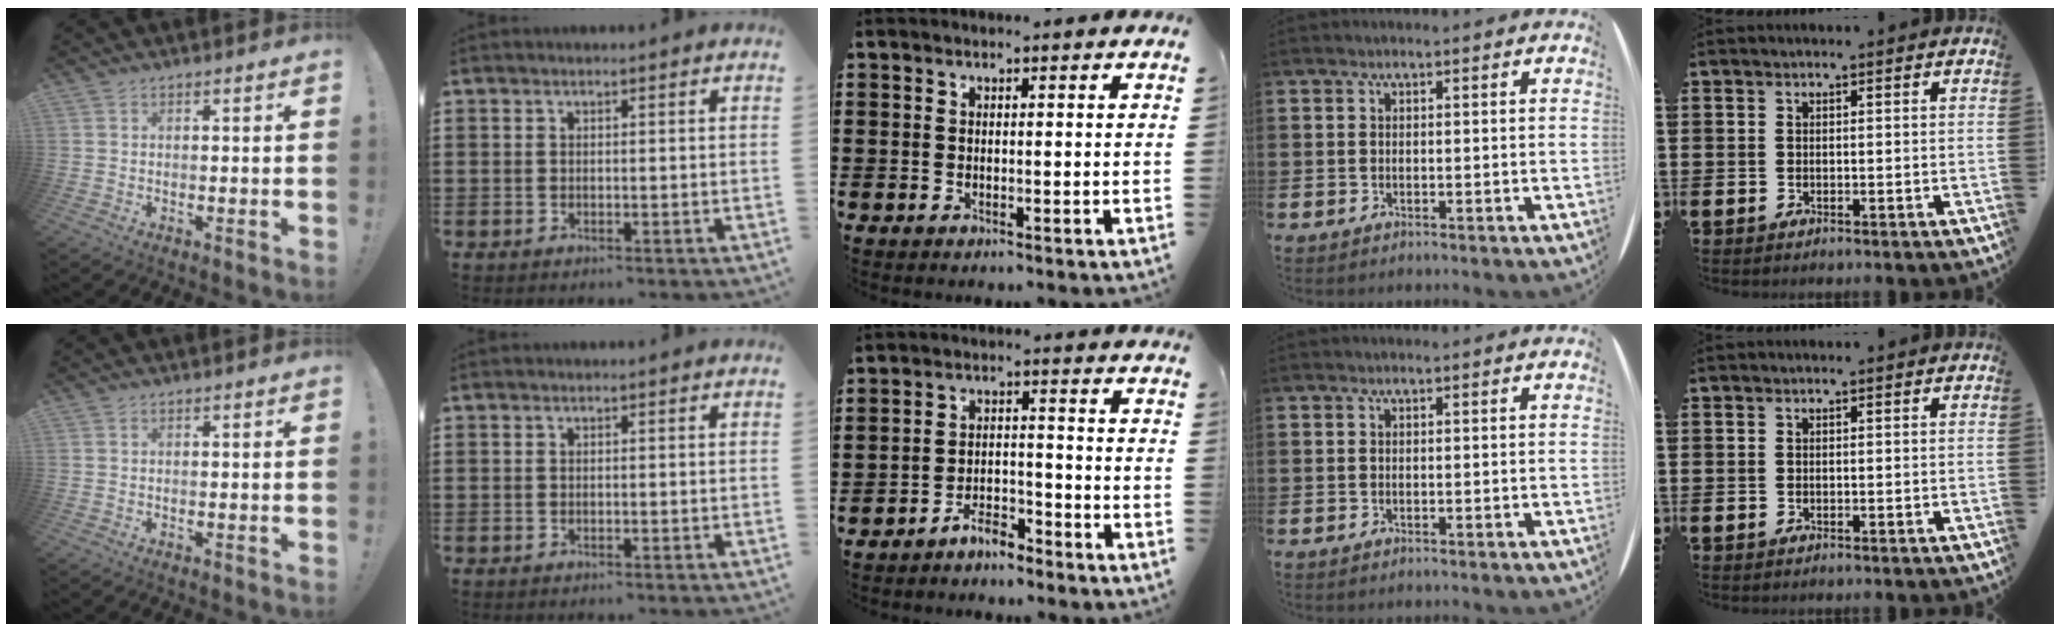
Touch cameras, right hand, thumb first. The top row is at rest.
{"middle": {"total": 4.2, "force": [-4.0, 0.7, 0.7], "torque": [-0.015, 0.008, -0.082]}}